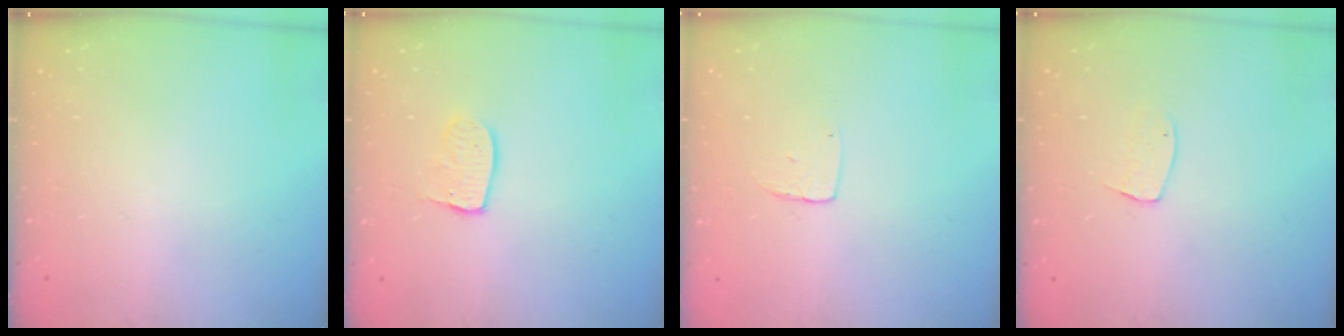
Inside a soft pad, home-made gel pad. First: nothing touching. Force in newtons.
{"total": 6.3, "press": 6.3, "slide": 0.3}
{"total": 3.6, "press": 3.6, "slide": 0.3}
{"total": 5.2, "press": 5.2, "slide": 0.3}